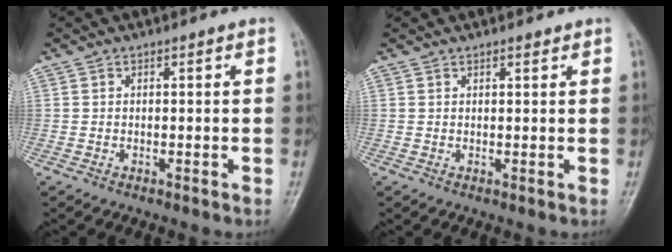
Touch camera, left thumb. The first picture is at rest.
{"total": 1.1, "force": [0.9, 0.5, 0.5], "torque": [-0.005, -0.005, 0.012]}